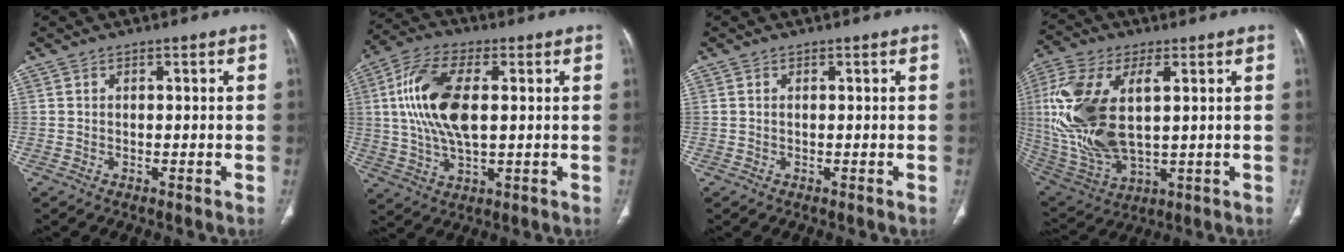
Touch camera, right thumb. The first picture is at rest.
{"total": 14.9, "force": [2.2, 6.9, 13.0], "torque": [-0.274, 0.007, 0.042]}
{"total": 0.0}
{"total": 20.5, "force": [2.8, 10.3, 17.5], "torque": [-0.391, -0.011, 0.061]}